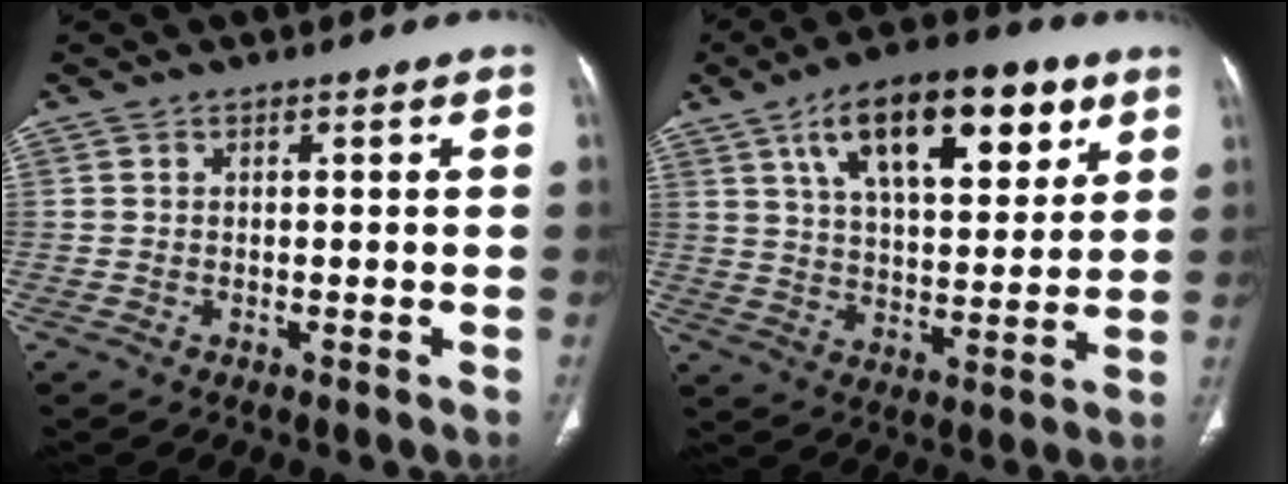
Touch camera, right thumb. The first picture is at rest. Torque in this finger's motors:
{"motor_torque": [0.39, 4.63, 1.75, 0.68, 0.16]}